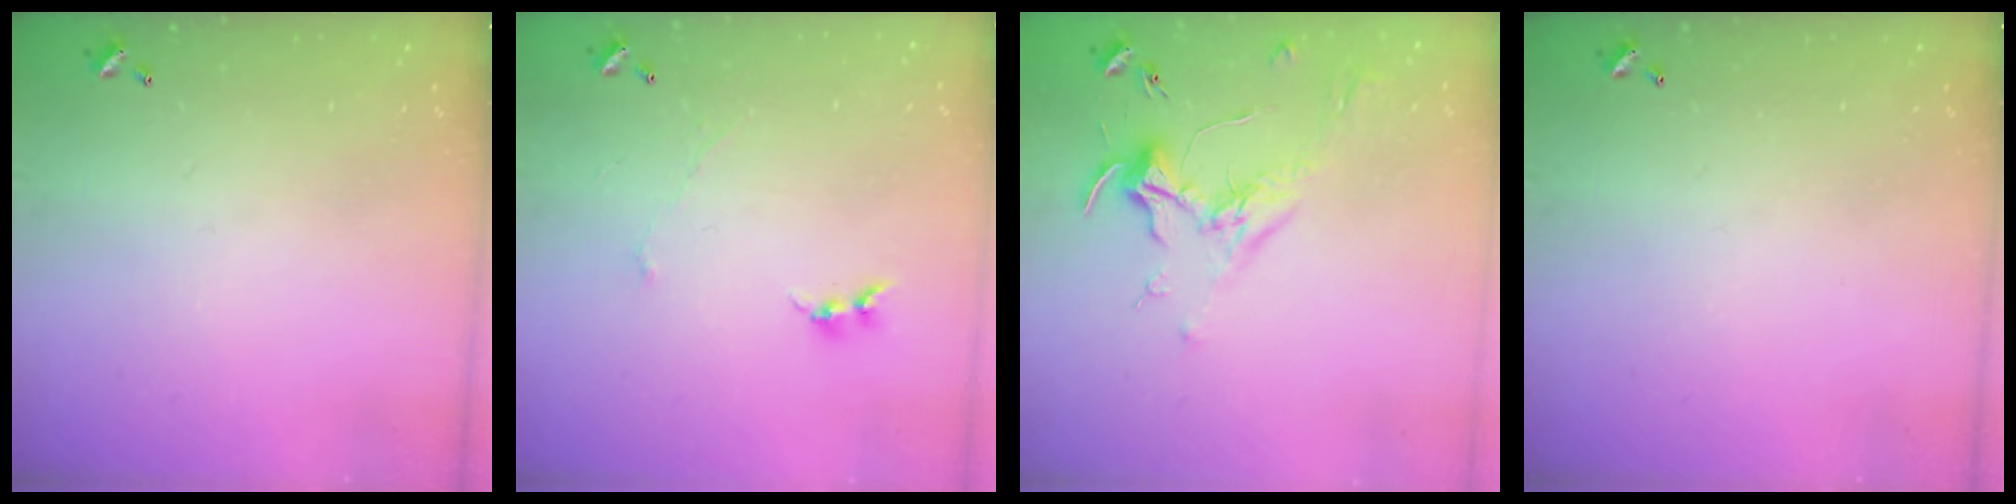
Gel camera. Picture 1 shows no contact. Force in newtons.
{"total": 0.0}
{"total": 1.7, "press": 1.5, "slide": 0.8}
{"total": 0.0}